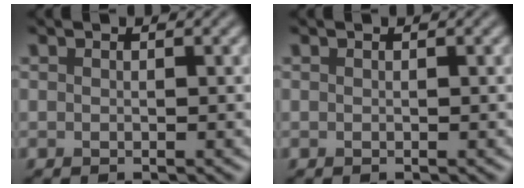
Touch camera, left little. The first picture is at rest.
{"total": 0.0}